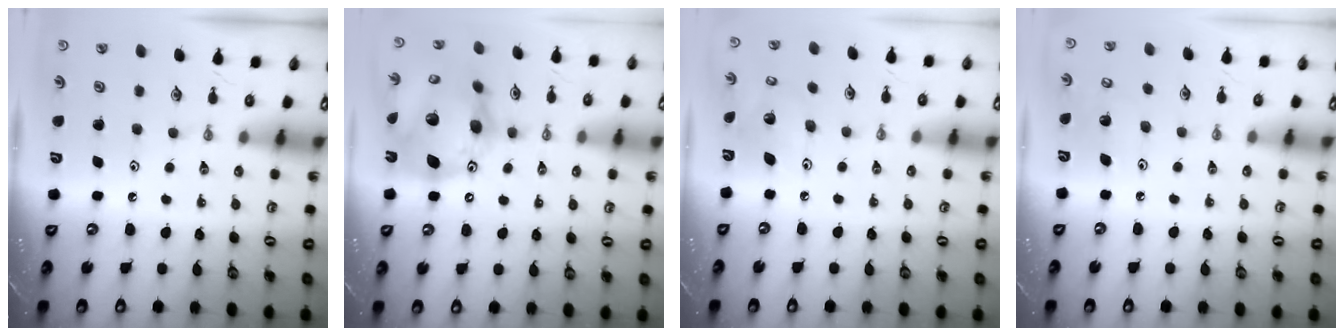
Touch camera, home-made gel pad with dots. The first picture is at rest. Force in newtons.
{"total": 21.2, "press": 20.9, "slide": 3.4}
{"total": 6.2, "press": 6.2, "slide": 0.3}
{"total": 5.5, "press": 5.5, "slide": 1.0}